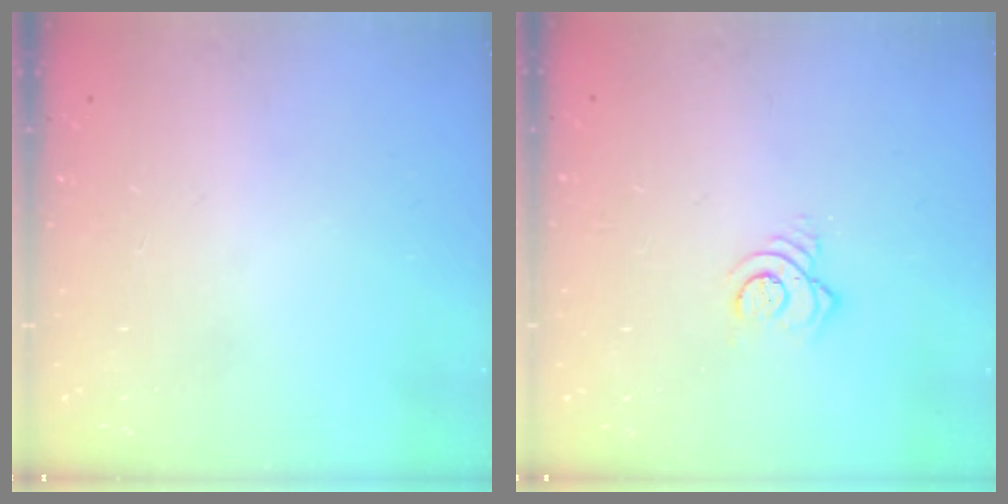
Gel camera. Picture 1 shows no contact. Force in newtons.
{"total": 5.5, "press": 5.5, "slide": 0.7}